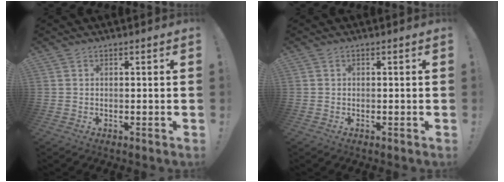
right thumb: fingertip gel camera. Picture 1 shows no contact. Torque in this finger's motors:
{"motor_torque": [0.10, -0.06, -0.19, 0.03, 0.13]}